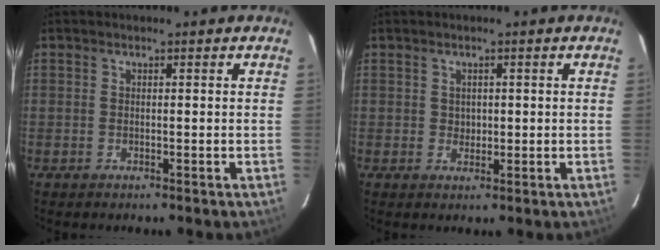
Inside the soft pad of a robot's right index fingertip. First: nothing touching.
{"total": 1.5, "force": [0.3, 1.4, 0.5], "torque": [-0.004, 0.004, 0.006]}